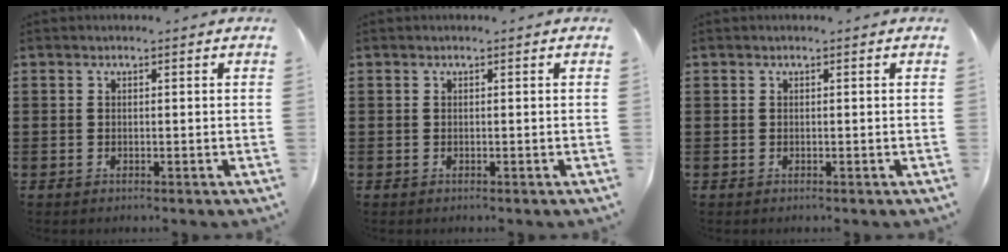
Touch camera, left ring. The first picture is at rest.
{"total": 0.0}
{"total": 0.0}